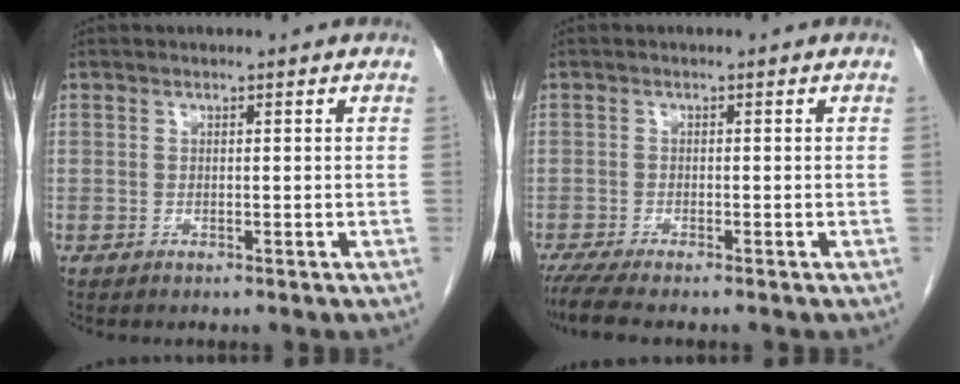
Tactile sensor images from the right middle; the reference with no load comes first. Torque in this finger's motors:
{"motor_torque": [0.59, -0.36, 0.04, 0.05]}